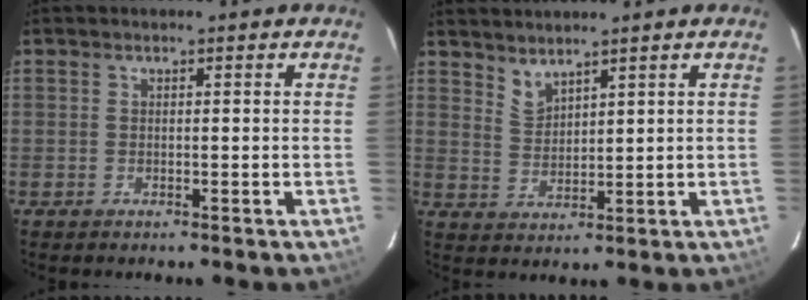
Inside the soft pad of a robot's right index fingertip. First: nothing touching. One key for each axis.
{"total": 3.6, "fx": 3.4, "fy": 0.8, "fz": 1.1, "tx": -0.020, "ty": -0.002, "tz": 0.068}